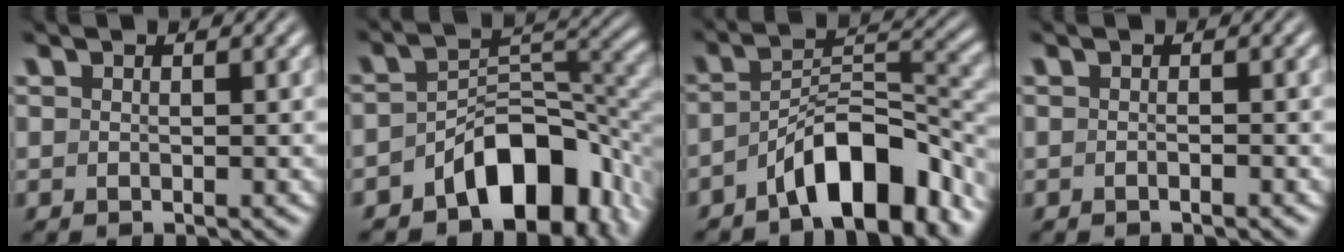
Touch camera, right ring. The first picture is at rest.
{"total": 10.1, "force": [-5.8, 5.3, 6.4], "torque": [-0.096, -0.019, -0.080]}
{"total": 7.9, "force": [-4.8, 3.0, 5.5], "torque": [-0.068, -0.009, -0.068]}
{"total": 0.6, "force": [-0.5, -0.2, 0.1], "torque": [-0.002, 0.005, -0.012]}